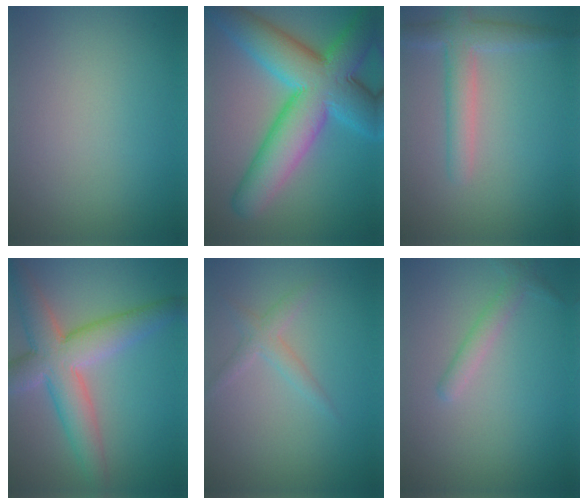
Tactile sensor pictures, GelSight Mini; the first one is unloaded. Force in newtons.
{"total": 12.7, "press": 12.7, "slide": 0.4}
{"total": 3.6, "press": 3.6, "slide": 0.3}
{"total": 7.6, "press": 7.6, "slide": 0.5}
{"total": 1.7, "press": 1.7, "slide": 0.1}
{"total": 1.7, "press": 1.7, "slide": 0.1}